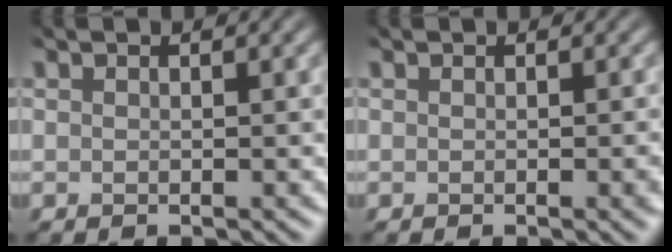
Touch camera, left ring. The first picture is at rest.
{"total": 1.0, "force": [0.1, 0.4, 0.9], "torque": [-0.011, 0.001, 0.006]}